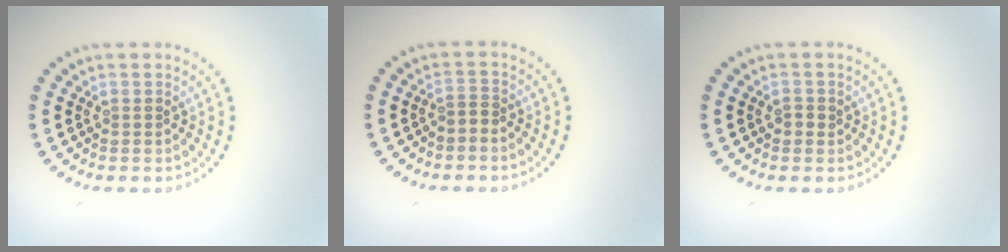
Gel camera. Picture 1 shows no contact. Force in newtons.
{"total": 0.7, "press": 0.5, "slide": 0.5}
{"total": 1.1, "press": 1.0, "slide": 0.4}